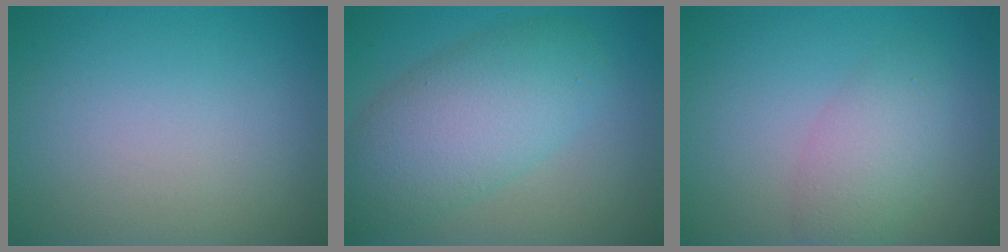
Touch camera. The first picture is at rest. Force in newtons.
{"total": 7.0, "press": 7.0, "slide": 0.3}
{"total": 2.3, "press": 2.3, "slide": 0.2}